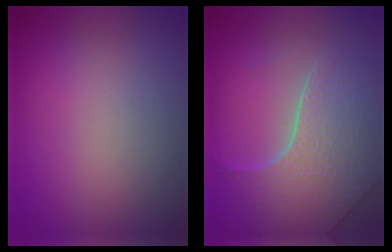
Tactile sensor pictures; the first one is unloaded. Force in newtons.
{"total": 8.2, "press": 5.9, "slide": 5.8}